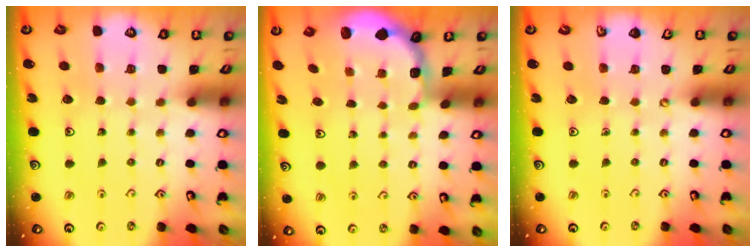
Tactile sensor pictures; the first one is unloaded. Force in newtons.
{"total": 1.9, "press": 1.8, "slide": 0.7}
{"total": 0.0}